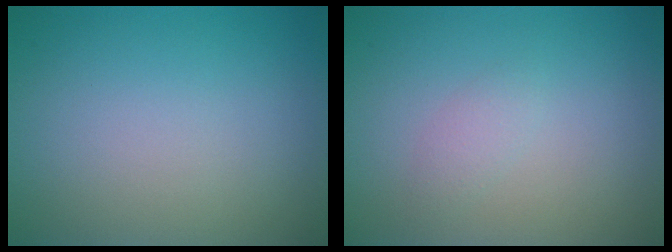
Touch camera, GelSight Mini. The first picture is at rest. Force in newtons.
{"total": 1.0, "press": 1.0, "slide": 0.0}